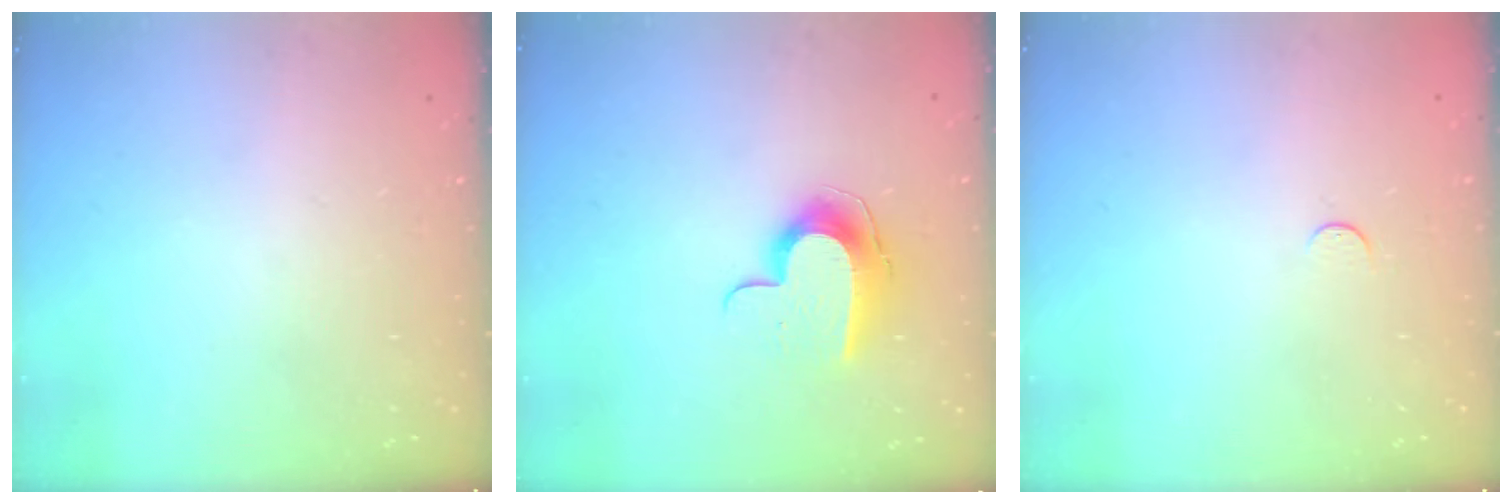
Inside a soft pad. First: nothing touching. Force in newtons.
{"total": 10.0, "press": 9.9, "slide": 0.8}
{"total": 3.0, "press": 3.0, "slide": 0.3}